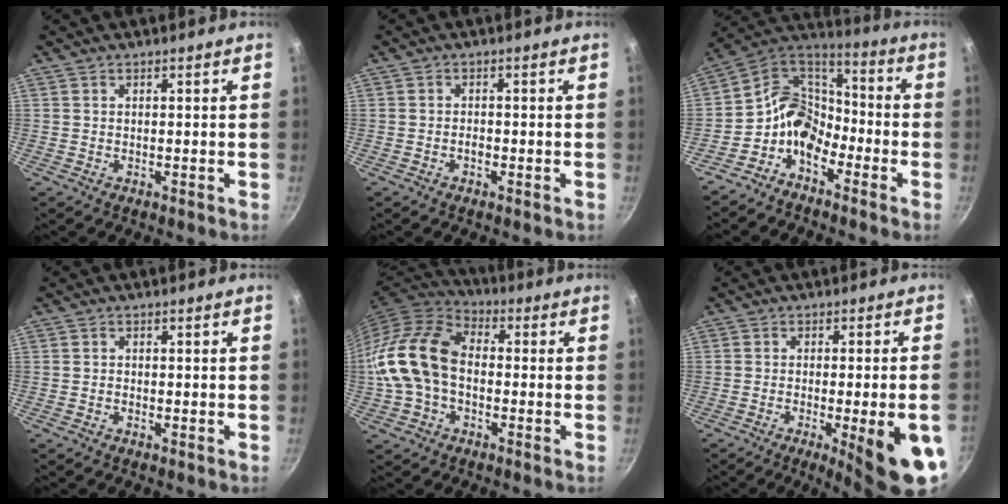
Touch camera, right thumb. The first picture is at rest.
{"total": 1.3, "force": [-0.6, 0.7, 0.8], "torque": [-0.012, 0.008, -0.011]}
{"total": 11.4, "force": [-5.5, 8.1, 5.8], "torque": [-0.078, 0.067, -0.138]}
{"total": 0.7, "force": [-0.4, 0.4, 0.4], "torque": [-0.009, 0.003, -0.010]}
{"total": 15.7, "force": [-1.2, 10.9, 11.1], "torque": [-0.197, 0.039, -0.037]}
{"total": 14.4, "force": [-5.1, 2.8, 13.1], "torque": [-0.151, 0.007, -0.062]}